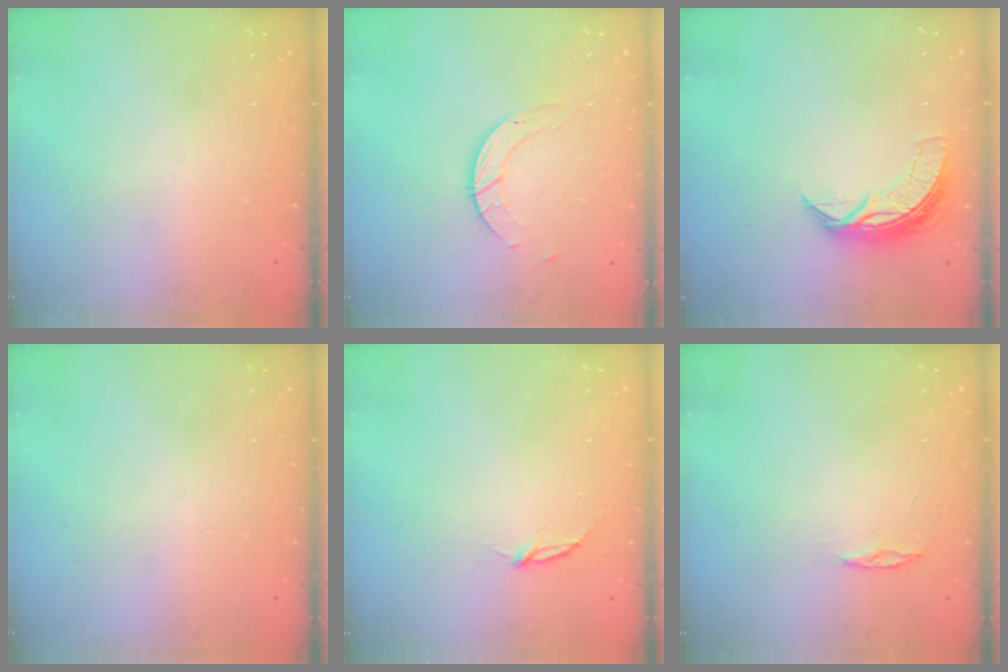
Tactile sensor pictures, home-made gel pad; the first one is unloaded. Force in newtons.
{"total": 3.0, "press": 3.0, "slide": 0.3}
{"total": 7.1, "press": 7.1, "slide": 0.4}
{"total": 0.0}
{"total": 2.8, "press": 2.8, "slide": 0.3}
{"total": 3.0, "press": 2.9, "slide": 0.3}